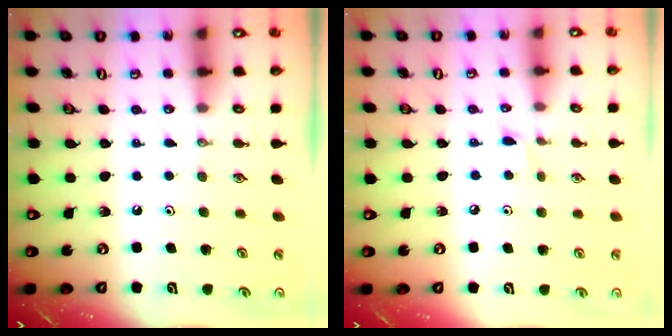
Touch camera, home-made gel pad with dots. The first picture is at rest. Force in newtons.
{"total": 1.9, "press": 1.9, "slide": 0.2}